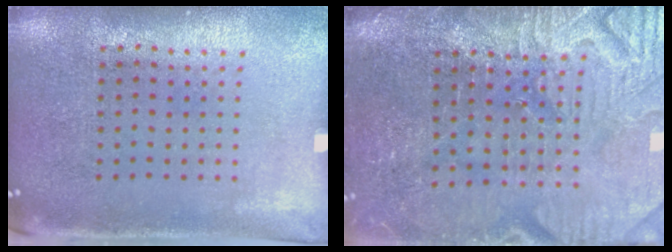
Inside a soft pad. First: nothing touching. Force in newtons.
{"total": 4.1, "press": 3.9, "slide": 1.4}